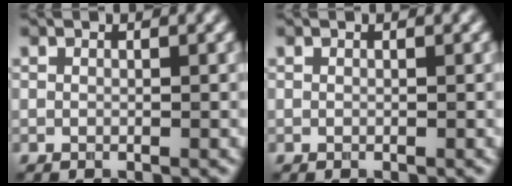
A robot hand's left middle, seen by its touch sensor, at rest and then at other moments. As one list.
[{"total": 0.0}]